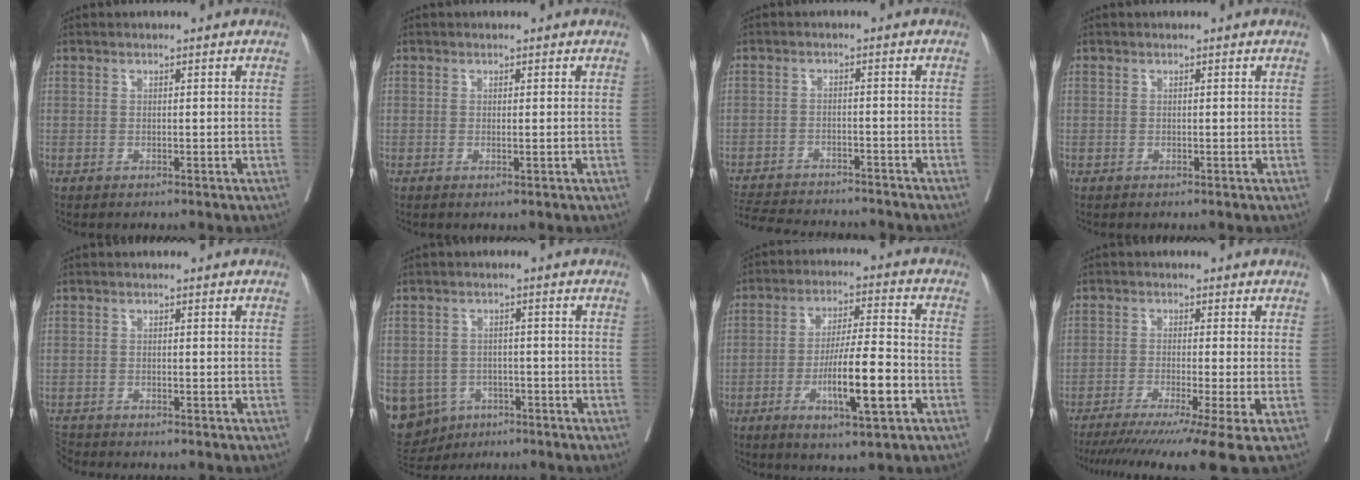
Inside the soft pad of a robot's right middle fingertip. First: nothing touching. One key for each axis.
{"total": 0.8, "fx": -0.1, "fy": -0.1, "fz": 0.8, "tx": -0.016, "ty": -0.003, "tz": 0.000}
{"total": 15.2, "fx": -14.0, "fy": 2.9, "fz": 5.4, "tx": -0.118, "ty": -0.014, "tz": -0.195}
{"total": 0.0}
{"total": 1.9, "fx": -1.9, "fy": -0.1, "fz": -0.2, "tx": 0.005, "ty": -0.012, "tz": -0.035}
{"total": 12.3, "fx": -5.3, "fy": 10.5, "fz": 3.5, "tx": -0.107, "ty": 0.005, "tz": -0.067}
{"total": 11.5, "fx": -4.1, "fy": 1.2, "fz": 10.6, "tx": -0.184, "ty": -0.009, "tz": -0.070}
{"total": 13.8, "fx": -10.3, "fy": -1.4, "fz": 9.1, "tx": -0.115, "ty": -0.040, "tz": -0.161}